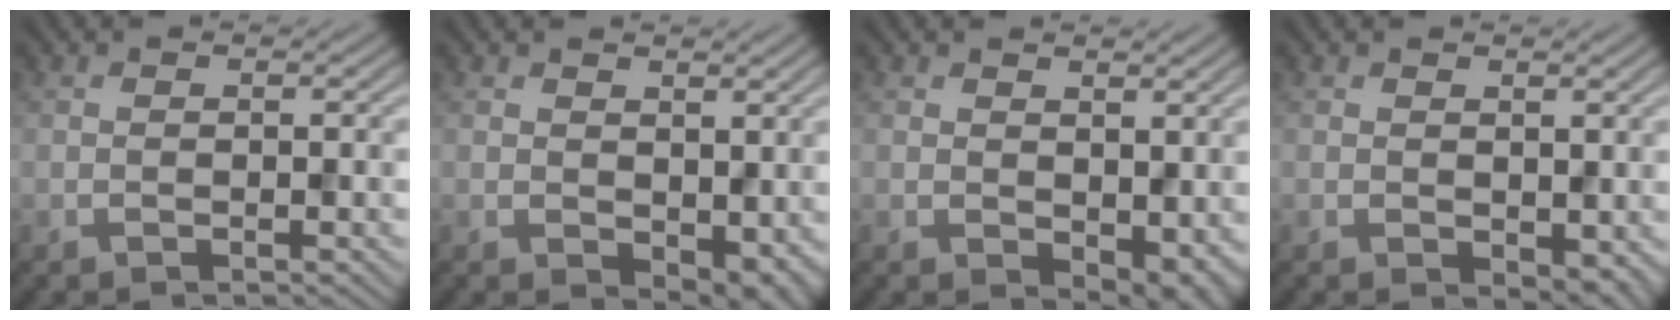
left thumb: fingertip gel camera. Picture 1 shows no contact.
{"total": 4.0, "force": [0.6, 2.6, 3.0], "torque": [-0.049, -0.015, 0.017]}
{"total": 4.5, "force": [0.5, 2.9, 3.4], "torque": [-0.055, -0.017, 0.017]}
{"total": 2.3, "force": [0.4, 1.5, 1.7], "torque": [-0.028, -0.008, 0.013]}